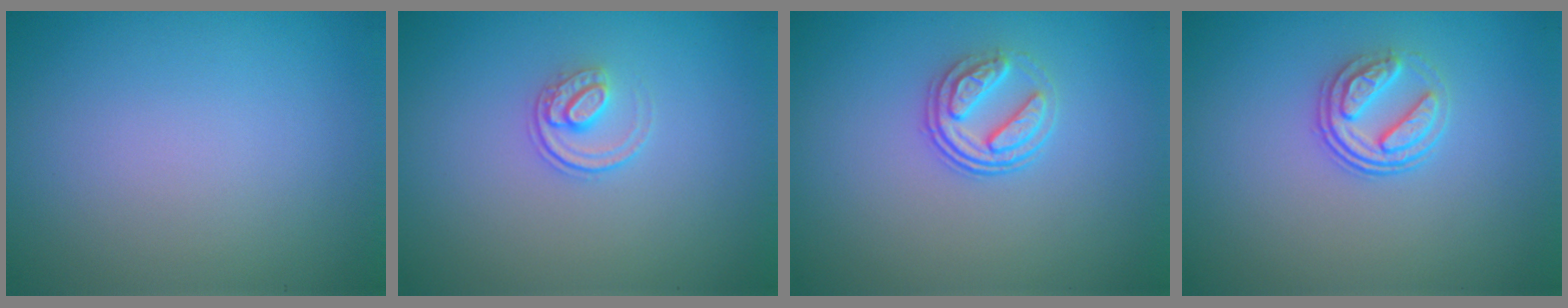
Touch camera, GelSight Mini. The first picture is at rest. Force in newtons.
{"total": 1.5, "press": 1.1, "slide": 1.1}
{"total": 2.5, "press": 1.9, "slide": 1.6}
{"total": 2.5, "press": 1.9, "slide": 1.6}